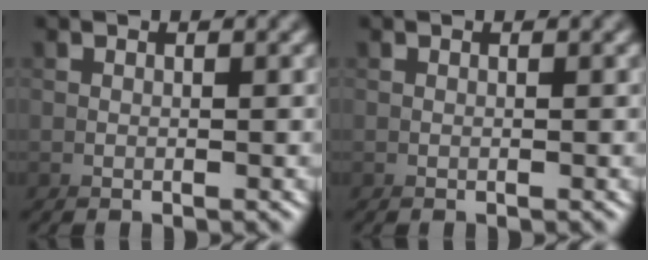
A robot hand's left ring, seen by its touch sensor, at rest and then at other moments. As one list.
[{"total": 0.0}]